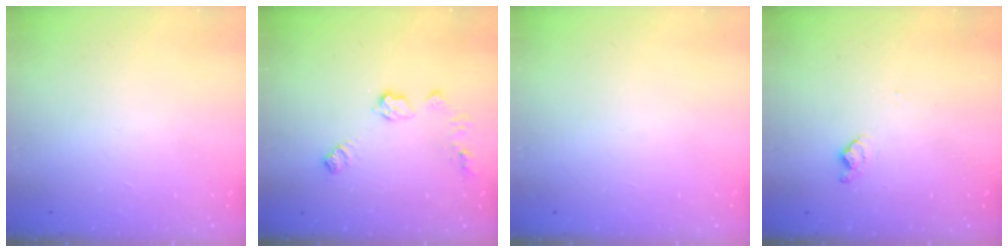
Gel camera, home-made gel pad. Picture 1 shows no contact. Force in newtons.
{"total": 8.7, "press": 8.7, "slide": 0.2}
{"total": 0.0}
{"total": 6.3, "press": 6.3, "slide": 0.7}